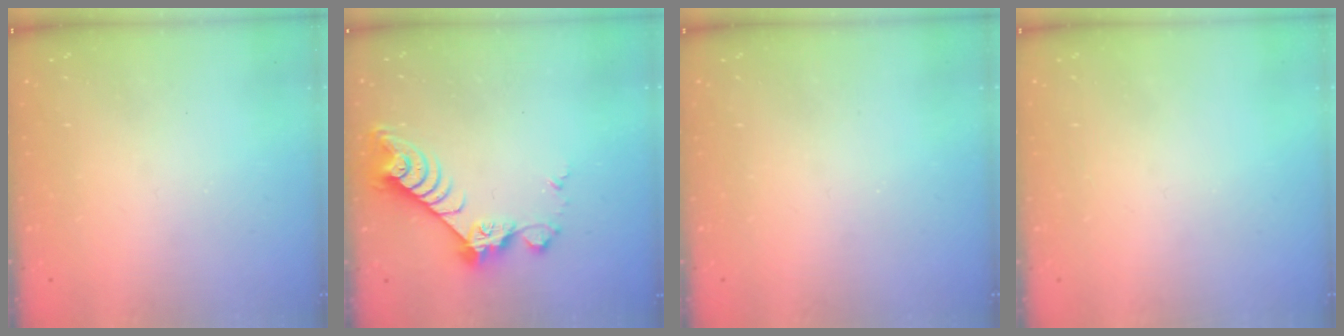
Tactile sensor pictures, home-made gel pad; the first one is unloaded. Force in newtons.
{"total": 8.3, "press": 8.3, "slide": 0.6}
{"total": 0.0}
{"total": 0.0}